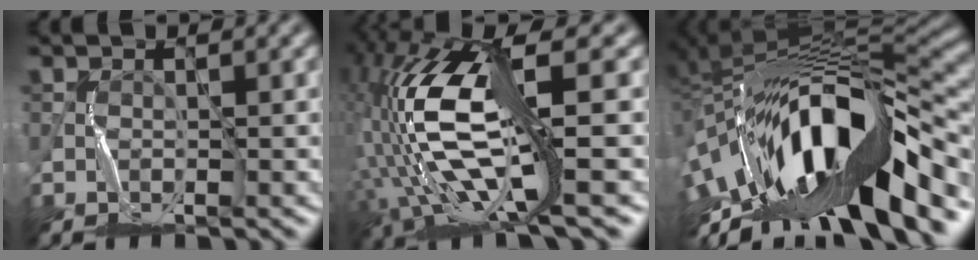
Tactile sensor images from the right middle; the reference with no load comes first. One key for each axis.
{"total": 13.5, "fx": -0.4, "fy": 4.4, "fz": 12.8, "tx": -0.284, "ty": 0.013, "tz": -0.011}
{"total": 15.3, "fx": -5.5, "fy": 5.4, "fz": 13.1, "tx": -0.212, "ty": 0.025, "tz": -0.096}